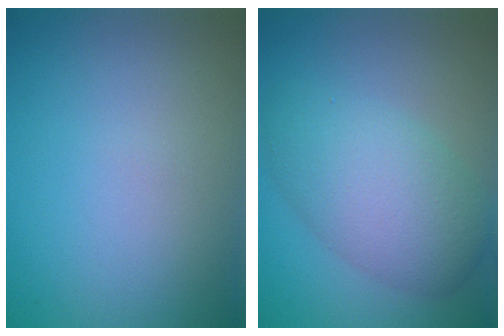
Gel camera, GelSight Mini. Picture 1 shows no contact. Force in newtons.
{"total": 6.4, "press": 6.4, "slide": 0.3}